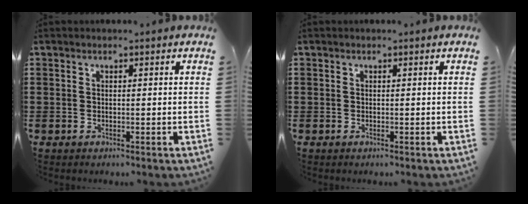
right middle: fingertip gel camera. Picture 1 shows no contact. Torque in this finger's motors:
{"motor_torque": [-1.34, -0.80, 0.00, 0.00]}